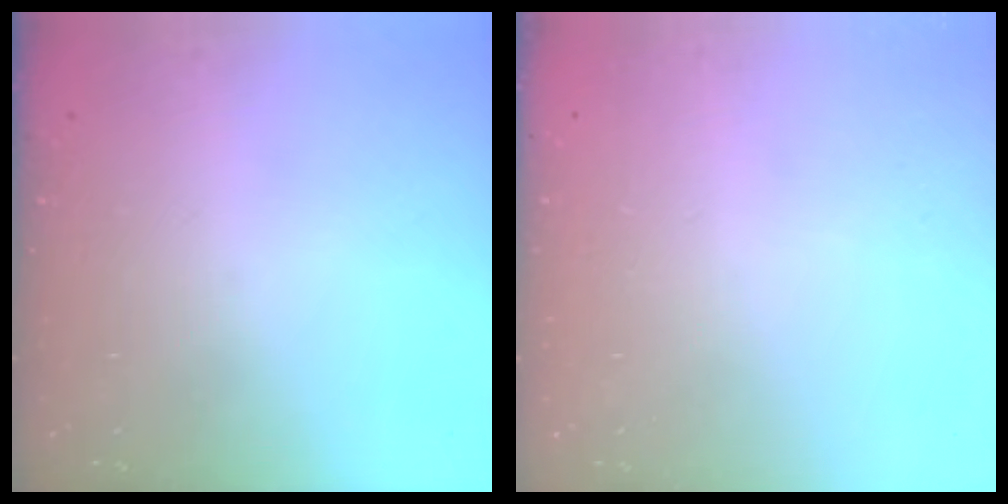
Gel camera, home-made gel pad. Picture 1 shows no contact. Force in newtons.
{"total": 2.5, "press": 2.5, "slide": 0.2}